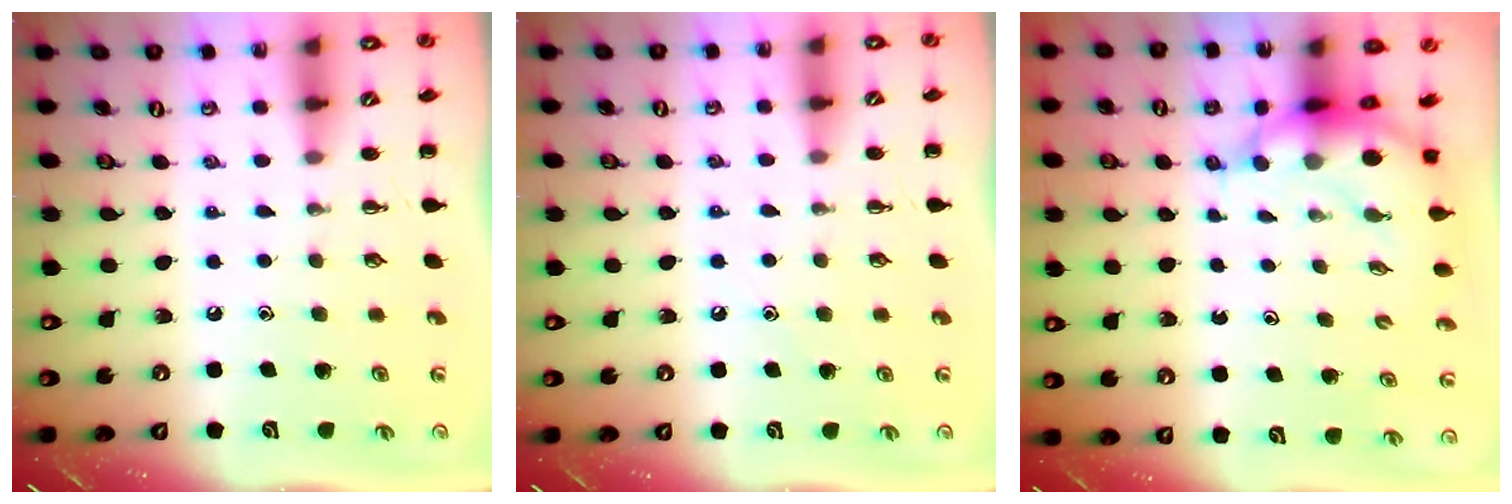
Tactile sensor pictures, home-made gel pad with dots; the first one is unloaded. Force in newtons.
{"total": 6.6, "press": 6.3, "slide": 2.0}
{"total": 5.6, "press": 5.5, "slide": 1.3}